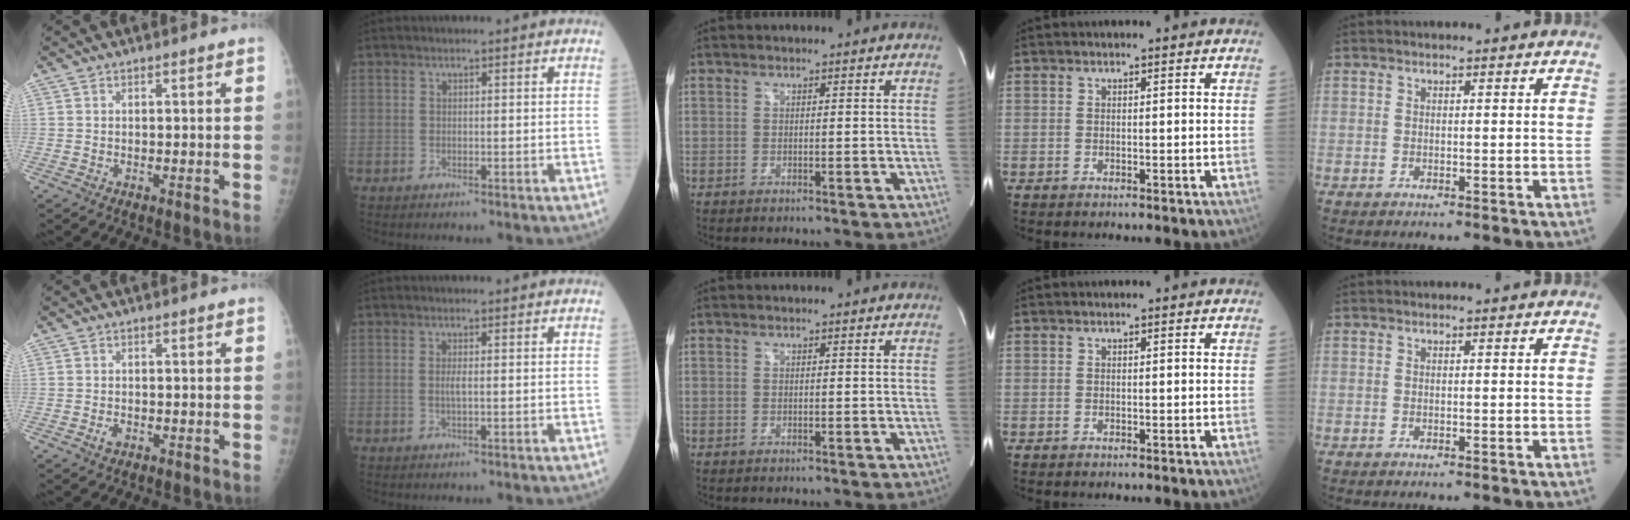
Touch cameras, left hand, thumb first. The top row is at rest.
{"thumb": {"total": 1.5, "force": [-0.6, 1.0, 0.9], "torque": [-0.013, 0.001, -0.010]}, "index": {"total": 1.3, "force": [0.0, 0.1, 1.3], "torque": [-0.031, -0.001, 0.000]}}